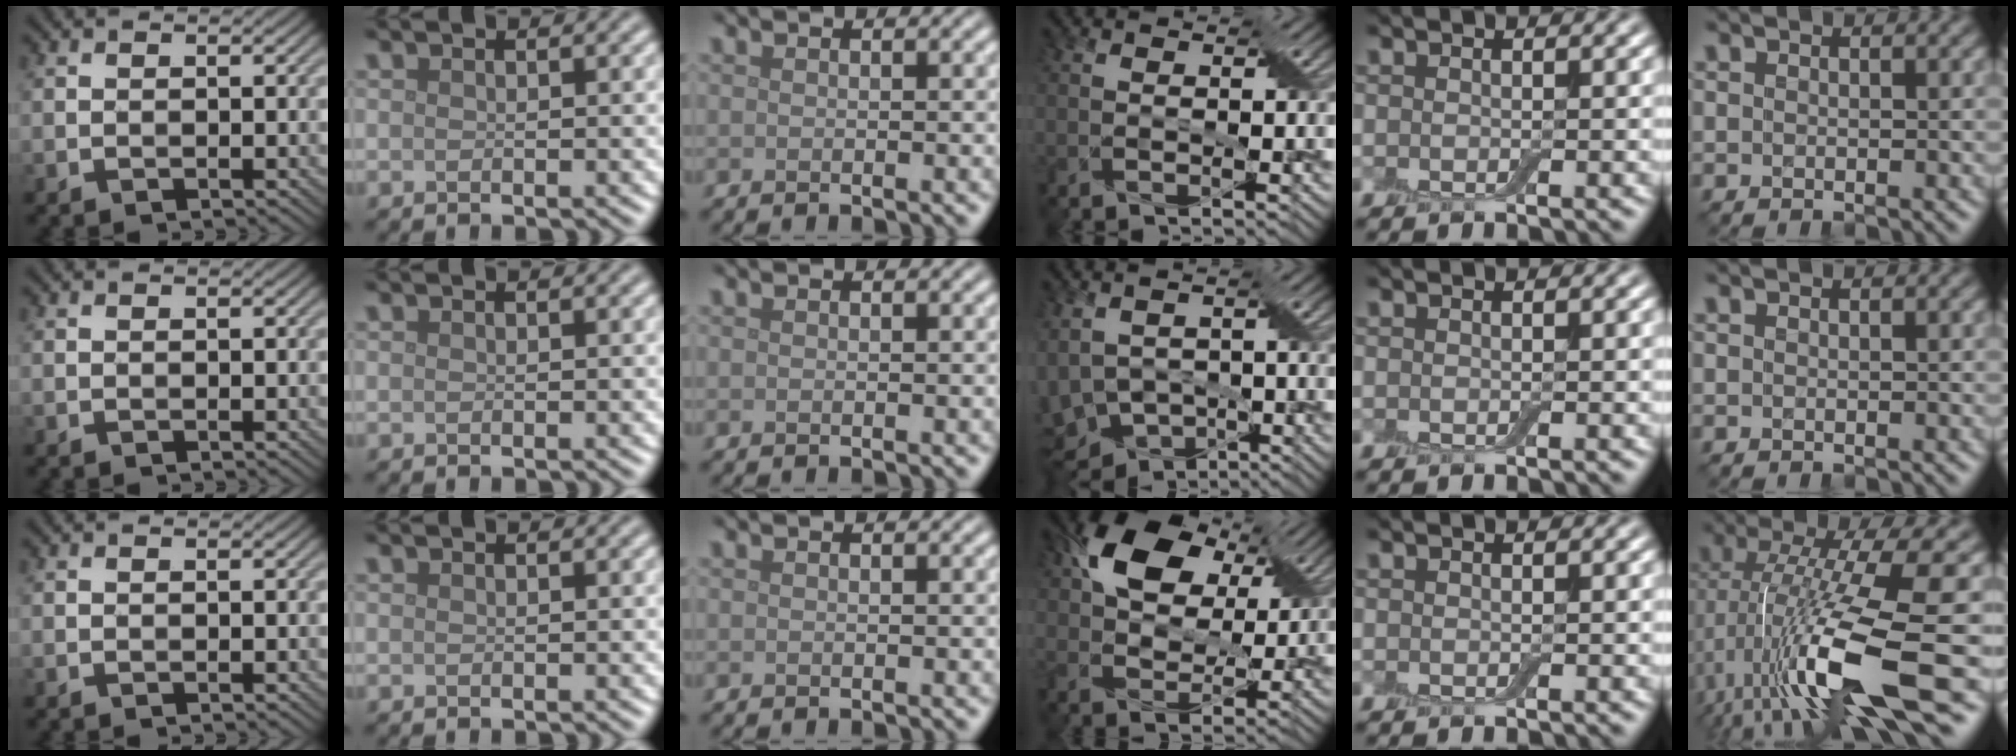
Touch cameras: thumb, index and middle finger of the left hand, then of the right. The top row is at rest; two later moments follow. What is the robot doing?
{"motion": "close", "object": "airpods case & airpods"}